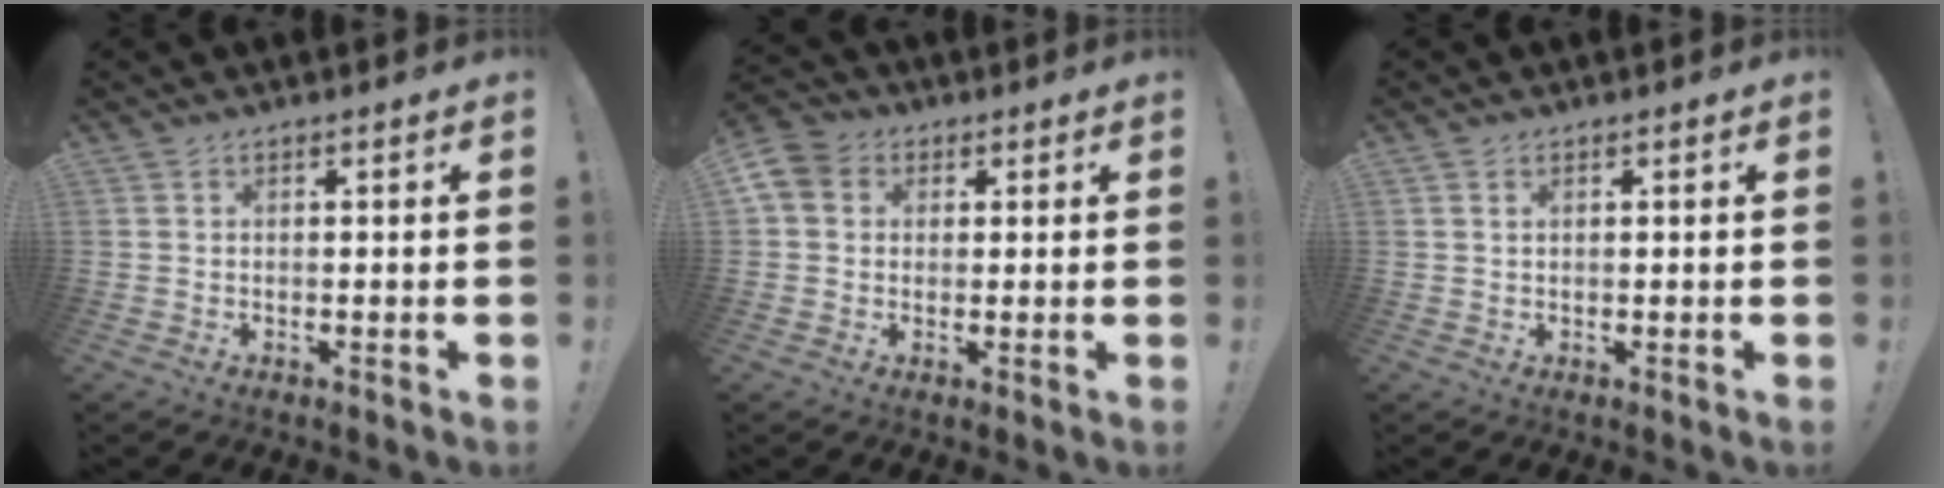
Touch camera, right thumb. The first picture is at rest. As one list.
[{"total": 6.3, "force": [1.3, 5.4, 3.1], "torque": [-0.065, 0.008, 0.027]}, {"total": 0.8, "force": [0.5, 0.4, 0.5], "torque": [-0.005, -0.001, 0.009]}]